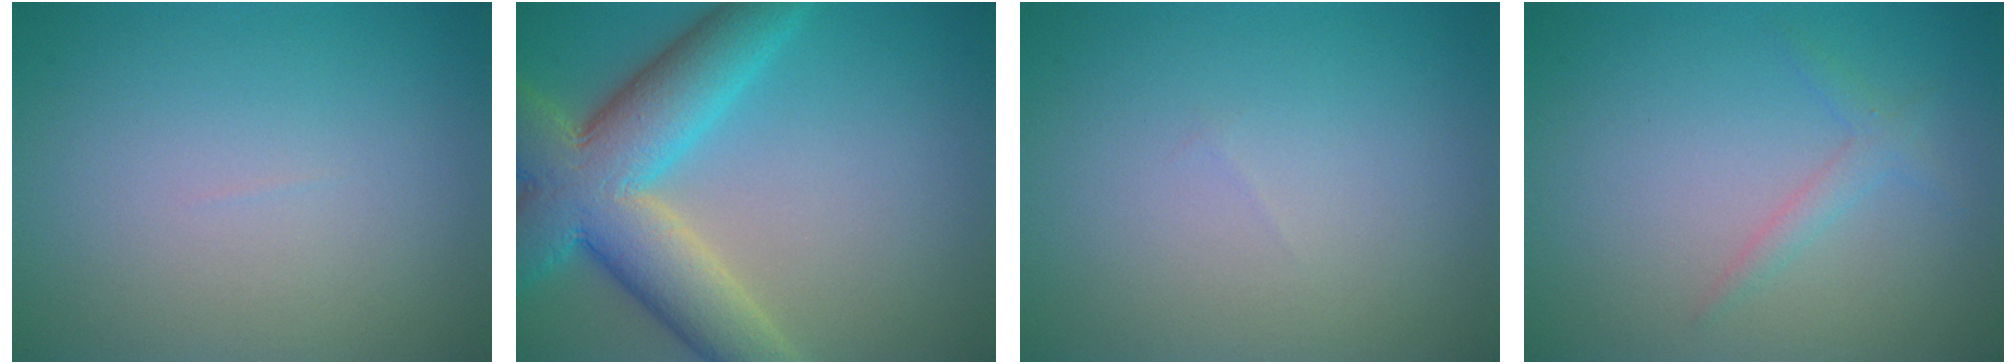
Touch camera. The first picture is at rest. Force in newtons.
{"total": 10.3, "press": 10.3, "slide": 0.6}
{"total": 0.0}
{"total": 1.3, "press": 1.3, "slide": 0.1}